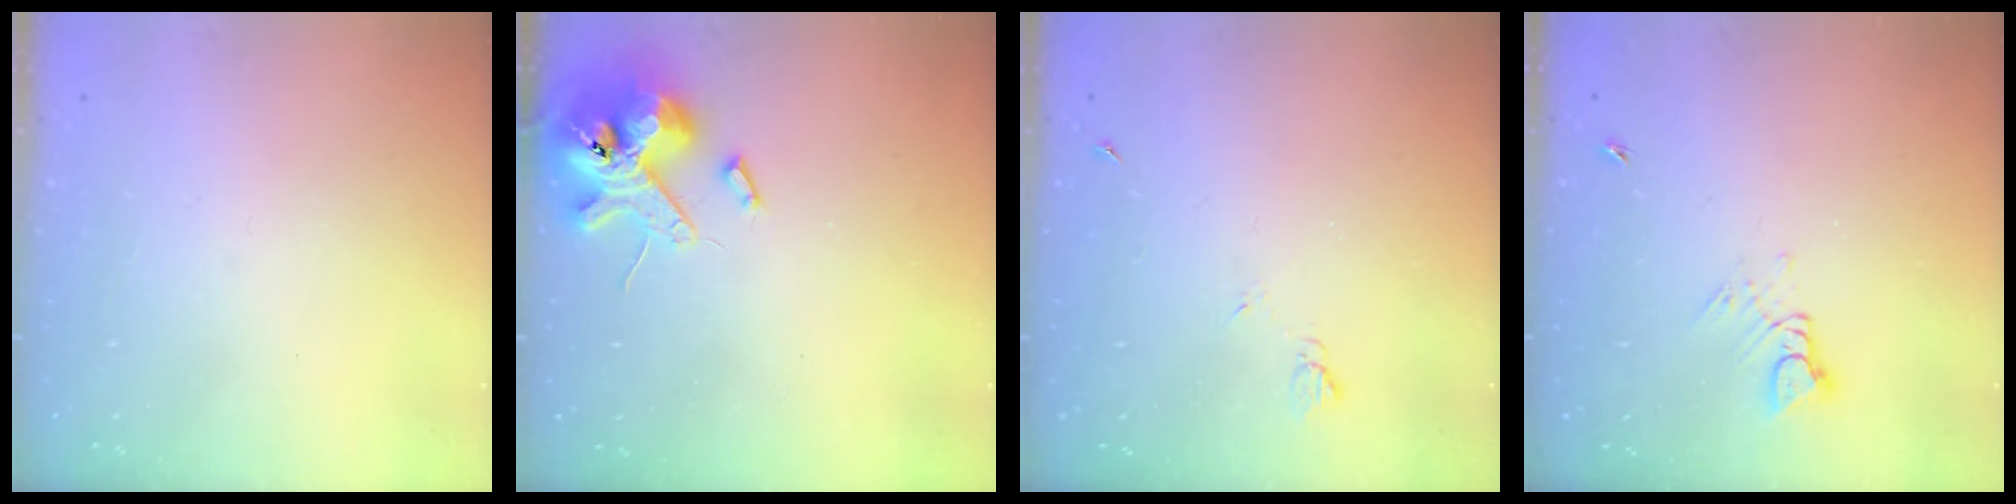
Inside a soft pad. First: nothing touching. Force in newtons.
{"total": 12.7, "press": 12.5, "slide": 2.1}
{"total": 3.8, "press": 3.8, "slide": 0.6}
{"total": 3.4, "press": 3.4, "slide": 0.3}